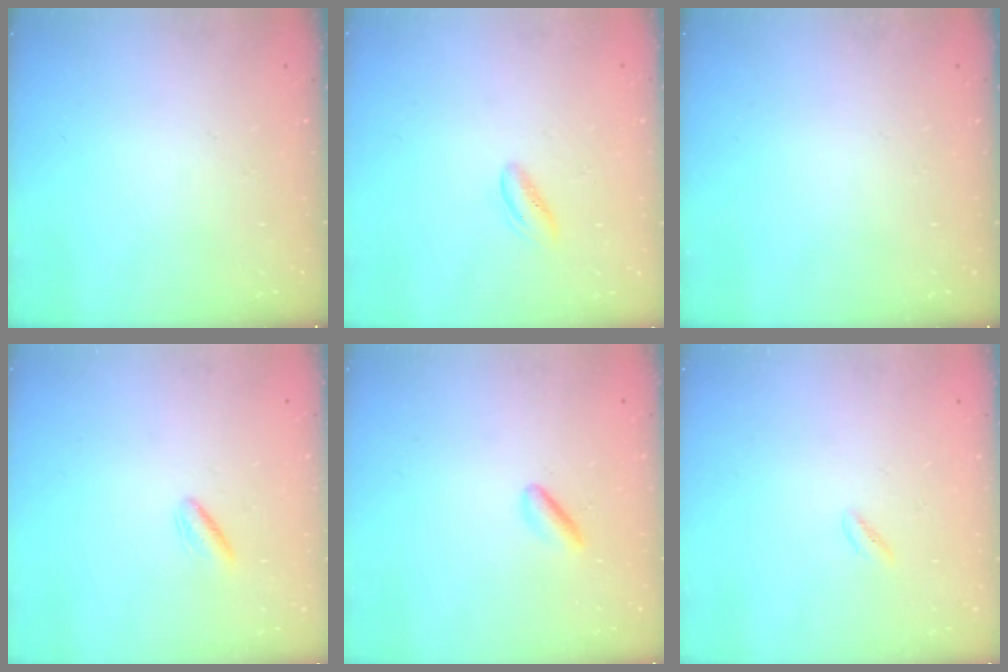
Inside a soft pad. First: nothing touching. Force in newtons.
{"total": 3.2, "press": 3.1, "slide": 0.6}
{"total": 0.0}
{"total": 2.5, "press": 2.3, "slide": 1.1}
{"total": 3.0, "press": 2.8, "slide": 1.0}
{"total": 0.6, "press": 0.3, "slide": 0.6}